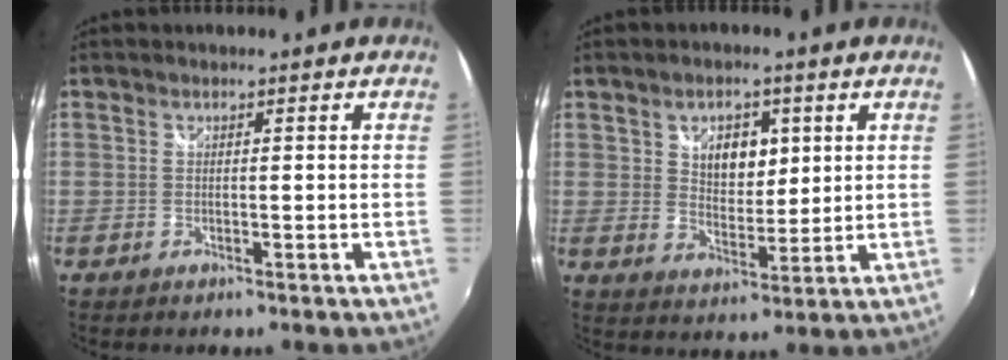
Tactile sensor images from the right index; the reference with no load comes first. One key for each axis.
{"total": 7.1, "fx": 2.7, "fy": 4.6, "fz": 4.8, "tx": -0.072, "ty": 0.007, "tz": 0.049}